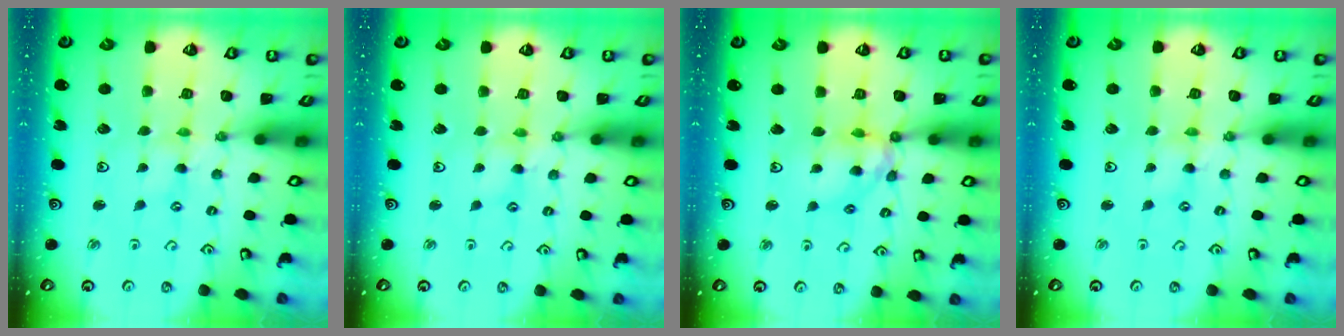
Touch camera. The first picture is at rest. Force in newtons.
{"total": 2.4, "press": 2.3, "slide": 0.4}
{"total": 11.5, "press": 11.4, "slide": 1.4}
{"total": 0.0}